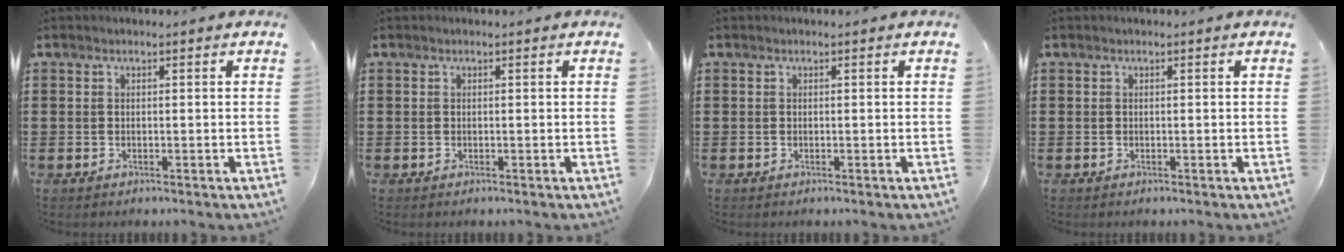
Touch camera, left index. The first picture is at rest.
{"total": 0.0}
{"total": 0.0}
{"total": 0.0}